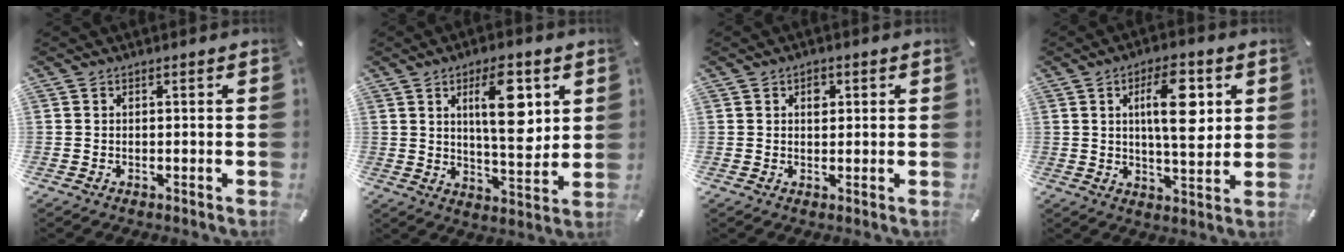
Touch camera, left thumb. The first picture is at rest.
{"total": 13.8, "force": [5.1, 5.4, 11.7], "torque": [-0.179, -0.018, 0.078]}
{"total": 2.3, "force": [0.7, 1.7, 1.3], "torque": [-0.004, -0.004, 0.007]}
{"total": 13.3, "force": [4.0, 5.2, 11.6], "torque": [-0.183, -0.010, 0.059]}